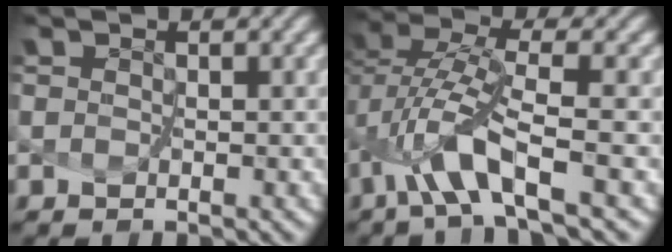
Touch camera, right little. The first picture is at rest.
{"total": 5.1, "force": [-2.6, 0.6, 4.4], "torque": [-0.097, 0.006, -0.051]}